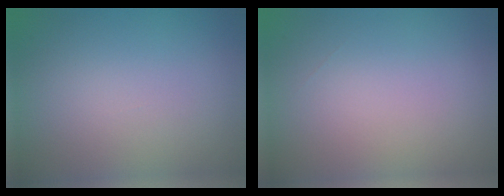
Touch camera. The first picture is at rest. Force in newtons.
{"total": 0.0}